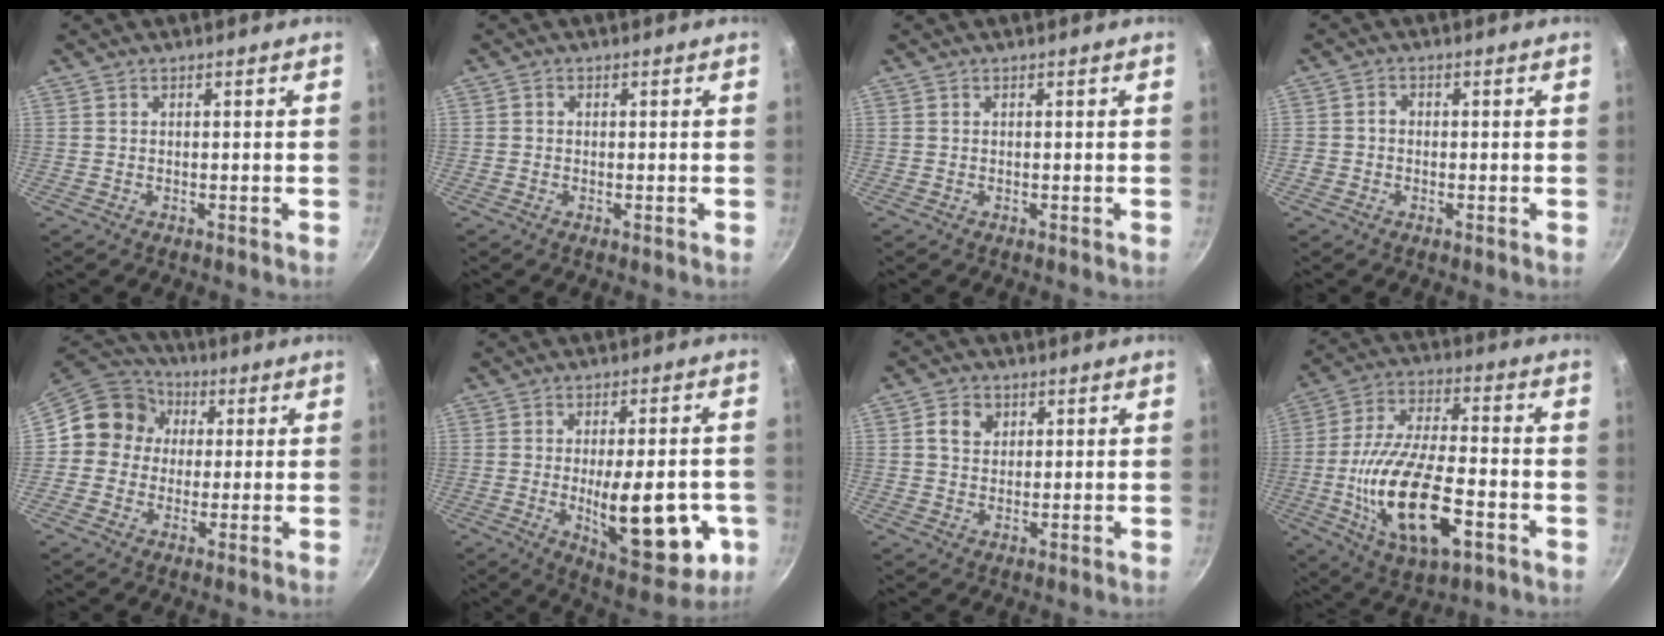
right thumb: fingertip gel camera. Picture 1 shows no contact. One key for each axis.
{"total": 0.6, "fx": -0.1, "fy": 0.6, "fz": 0.3, "tx": -0.004, "ty": 0.003, "tz": -0.003}
{"total": 0.0}
{"total": 1.9, "fx": -0.5, "fy": 1.7, "fz": 0.8, "tx": -0.004, "ty": 0.010, "tz": -0.012}
{"total": 11.0, "fx": 1.7, "fy": 10.2, "fz": 3.9, "tx": -0.032, "ty": 0.022, "tz": 0.007}
{"total": 18.4, "fx": -3.8, "fy": 7.3, "fz": 16.4, "tx": -0.198, "ty": -0.007, "tz": -0.042}
{"total": 4.4, "fx": 1.4, "fy": 3.6, "fz": 2.1, "tx": -0.018, "ty": 0.003, "tz": 0.022}
{"total": 19.9, "fx": -5.7, "fy": 8.5, "fz": 17.1, "tx": -0.319, "ty": 0.018, "tz": -0.104}